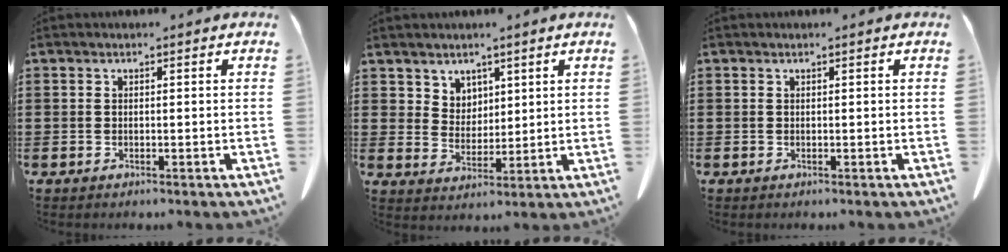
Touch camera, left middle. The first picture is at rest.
{"total": 4.4, "force": [3.4, 2.7, 0.3], "torque": [-0.020, -0.002, 0.066]}
{"total": 0.0}